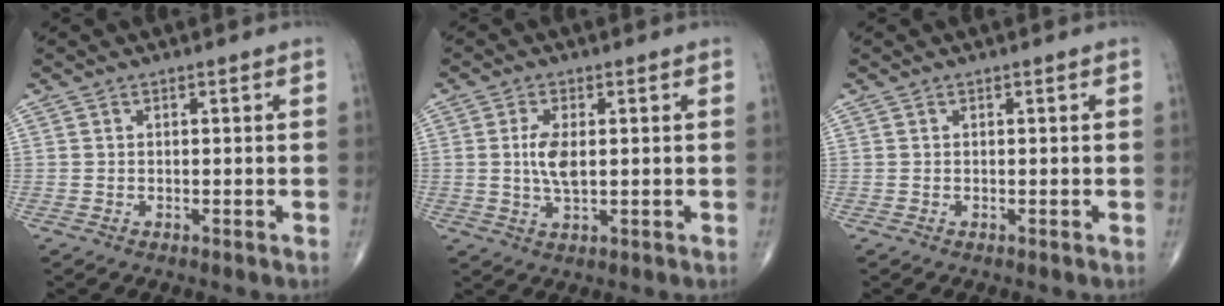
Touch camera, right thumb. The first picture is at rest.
{"total": 5.3, "force": [0.5, 2.3, 4.7], "torque": [-0.098, -0.006, 0.010]}
{"total": 0.0}